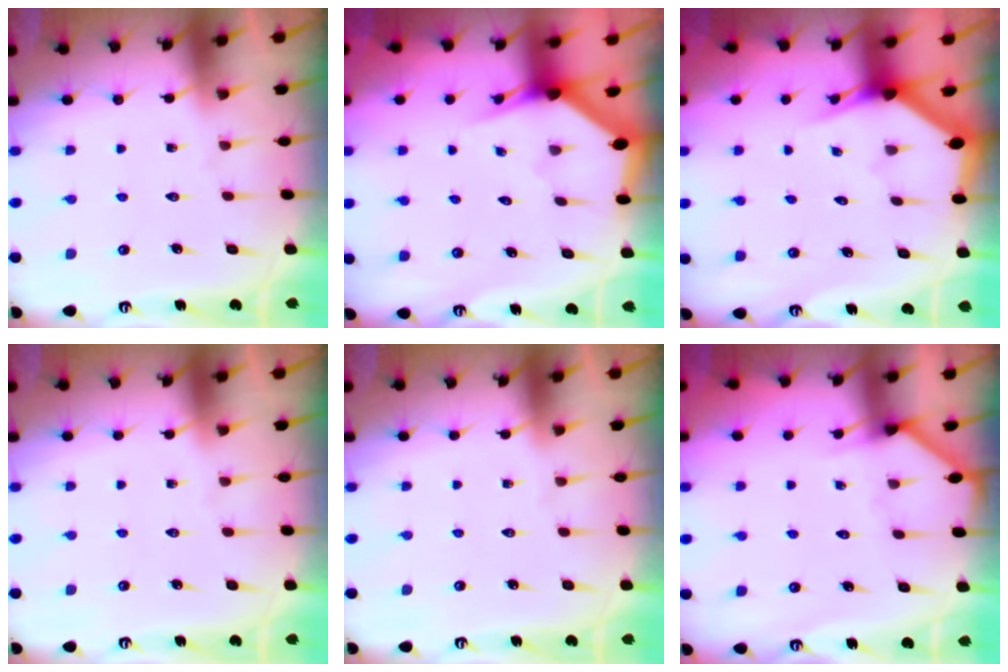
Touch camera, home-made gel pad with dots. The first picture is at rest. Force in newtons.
{"total": 2.9, "press": 2.9, "slide": 0.2}
{"total": 2.7, "press": 2.7, "slide": 0.1}
{"total": 0.0}
{"total": 0.0}
{"total": 5.0, "press": 5.0, "slide": 0.3}